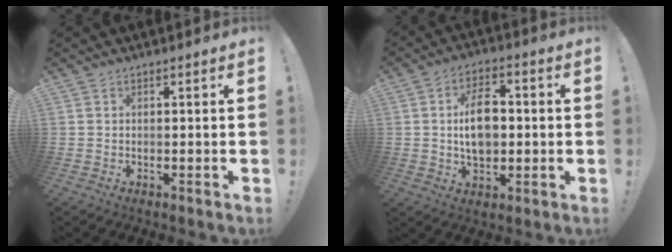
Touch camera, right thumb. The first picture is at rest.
{"total": 11.3, "force": [0.4, 7.5, 8.5], "torque": [-0.135, 0.005, 0.006]}